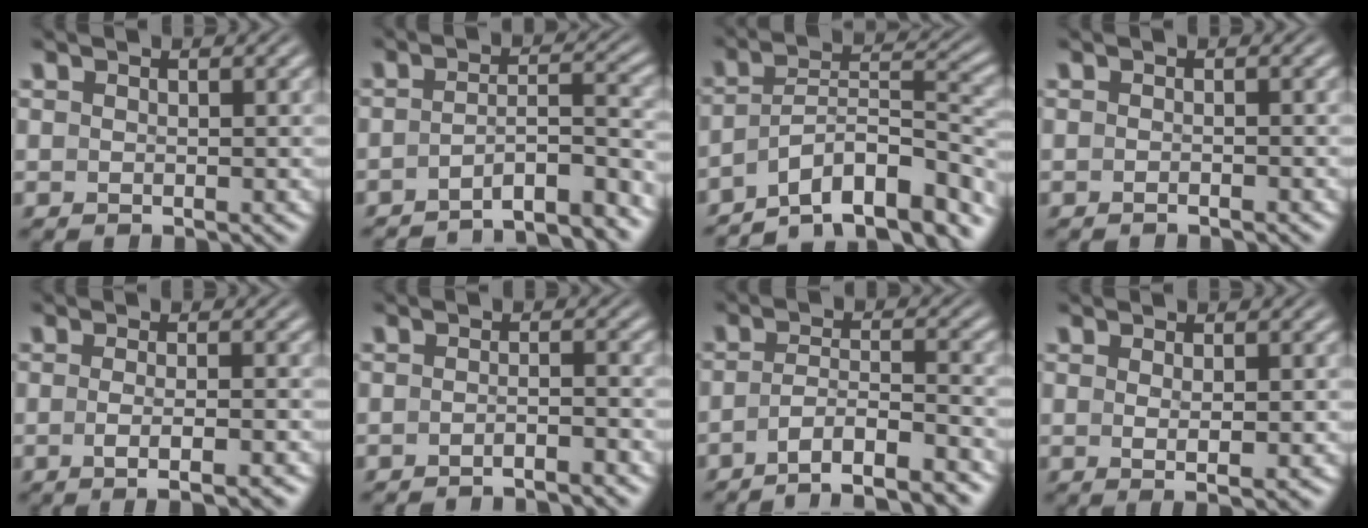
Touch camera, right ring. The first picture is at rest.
{"total": 7.8, "force": [-7.1, 1.7, 2.7], "torque": [-0.035, -0.032, -0.101]}
{"total": 13.4, "force": [-9.6, 6.7, 6.4], "torque": [-0.108, -0.041, -0.141]}
{"total": 0.9, "force": [-0.8, -0.4, 0.2], "torque": [-0.002, 0.001, -0.017]}
{"total": 3.5, "force": [-2.3, -0.3, 2.7], "torque": [-0.044, -0.014, -0.029]}
{"total": 2.9, "force": [-2.8, -0.3, 0.7], "torque": [-0.010, -0.006, -0.045]}
{"total": 7.2, "force": [-5.9, 2.8, 2.9], "torque": [-0.060, -0.035, -0.086]}
{"total": 1.9, "force": [-0.3, -0.5, 1.8], "torque": [-0.033, -0.015, 0.004]}